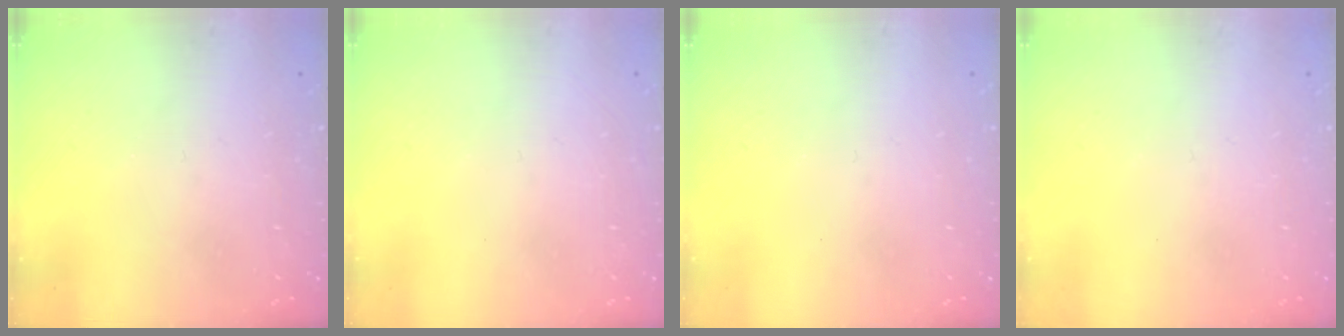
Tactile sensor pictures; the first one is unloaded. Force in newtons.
{"total": 0.0}
{"total": 0.0}
{"total": 0.0}